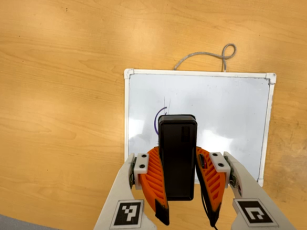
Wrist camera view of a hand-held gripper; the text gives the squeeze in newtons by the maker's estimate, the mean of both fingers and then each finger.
{"total": 7.8, "left": 5.9, "right": 9.7}